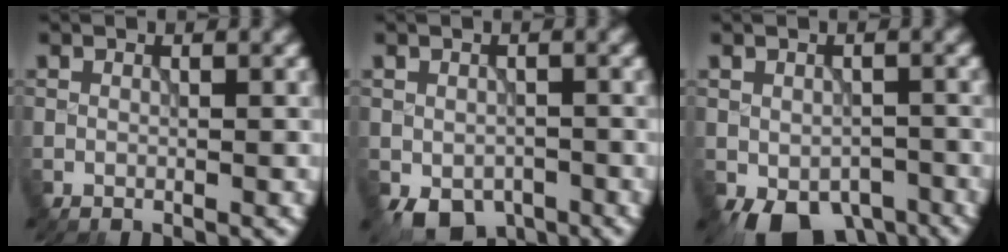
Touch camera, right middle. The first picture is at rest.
{"total": 4.4, "force": [-2.5, 2.7, 2.4], "torque": [-0.036, -0.016, -0.038]}
{"total": 6.1, "force": [-3.6, 3.5, 3.4], "torque": [-0.046, -0.022, -0.044]}